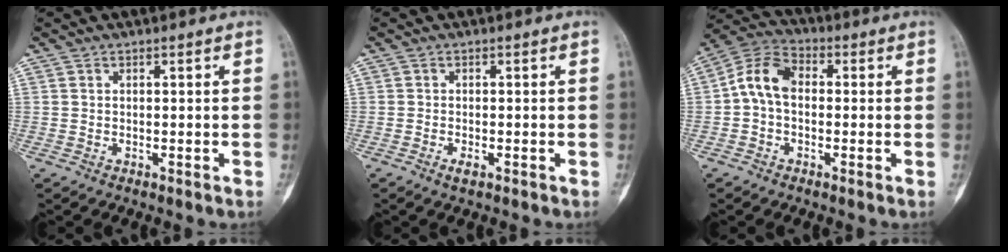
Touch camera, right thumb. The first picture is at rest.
{"total": 1.4, "force": [-0.7, 0.5, 1.1], "torque": [-0.022, 0.000, -0.015]}
{"total": 8.3, "force": [-0.2, 5.7, 6.0], "torque": [-0.104, 0.028, -0.018]}